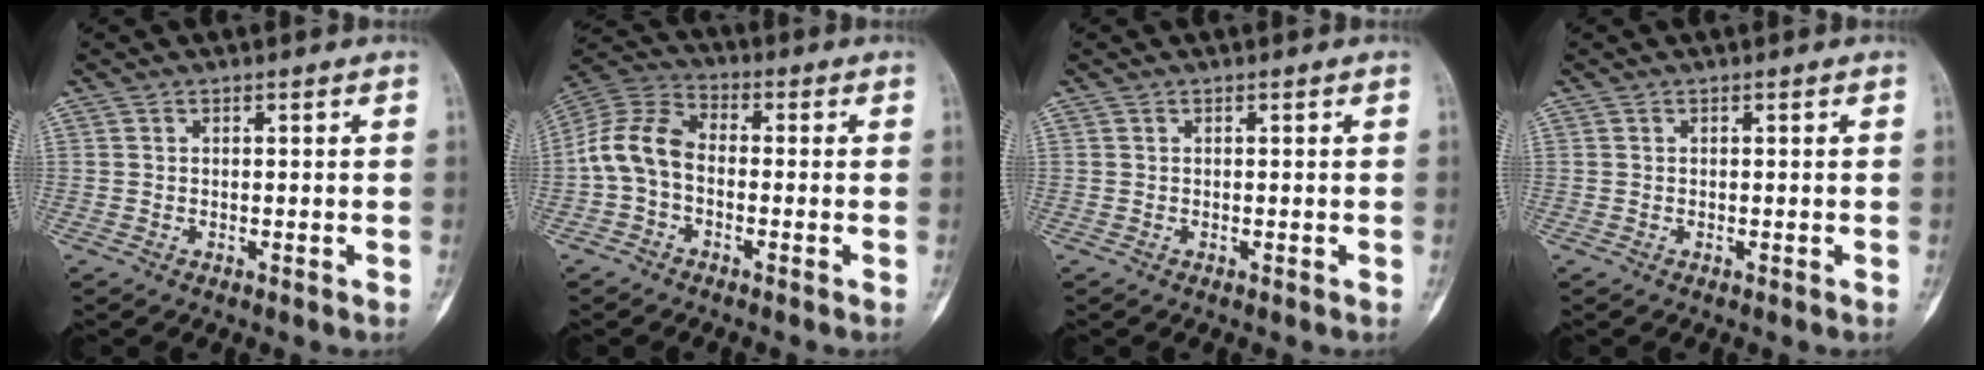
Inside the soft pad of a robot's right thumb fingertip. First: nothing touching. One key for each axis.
{"total": 9.6, "fx": -1.5, "fy": 6.4, "fz": 7.0, "tx": -0.137, "ty": 0.031, "tz": -0.044}
{"total": 0.0}
{"total": 0.0}